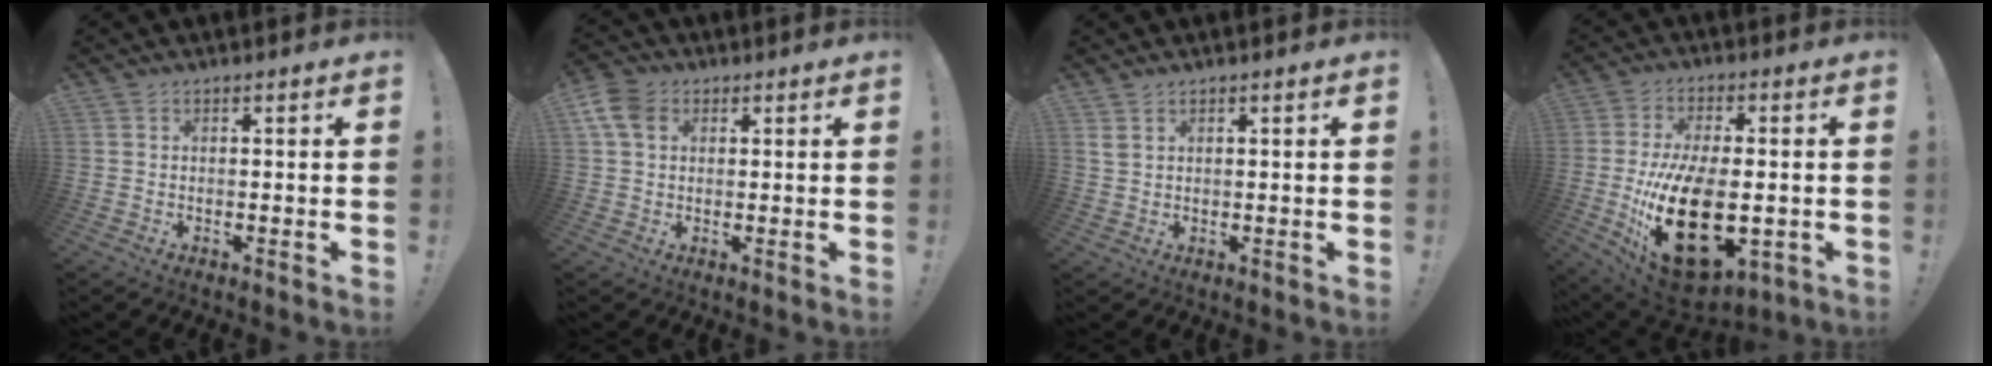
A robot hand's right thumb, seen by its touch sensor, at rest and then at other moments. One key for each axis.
{"total": 8.0, "fx": 3.3, "fy": 5.5, "fz": 4.7, "tx": -0.092, "ty": -0.003, "tz": 0.065}
{"total": 2.0, "fx": 1.2, "fy": 1.0, "fz": 1.2, "tx": -0.031, "ty": 0.003, "tz": 0.025}
{"total": 24.1, "fx": -3.9, "fy": 13.0, "fz": 20.0, "tx": -0.372, "ty": 0.003, "tz": -0.044}